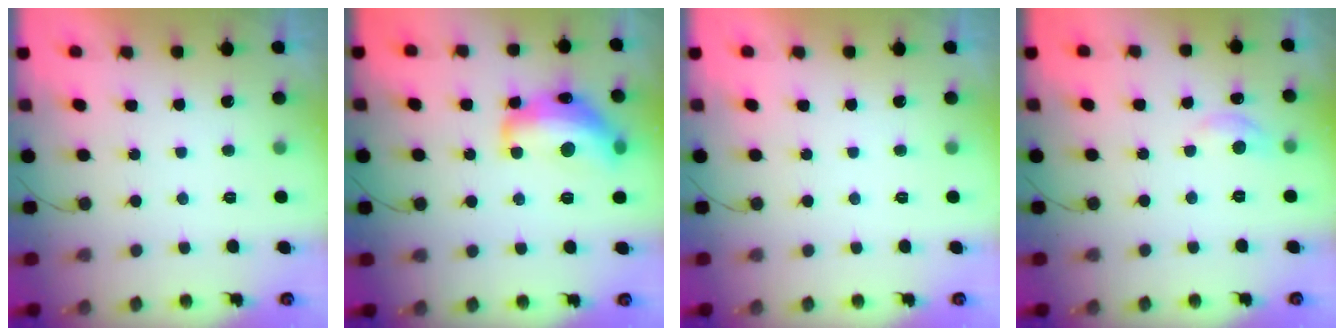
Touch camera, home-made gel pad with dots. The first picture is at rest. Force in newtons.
{"total": 17.4, "press": 17.4, "slide": 0.8}
{"total": 0.0}
{"total": 7.7, "press": 7.6, "slide": 1.0}